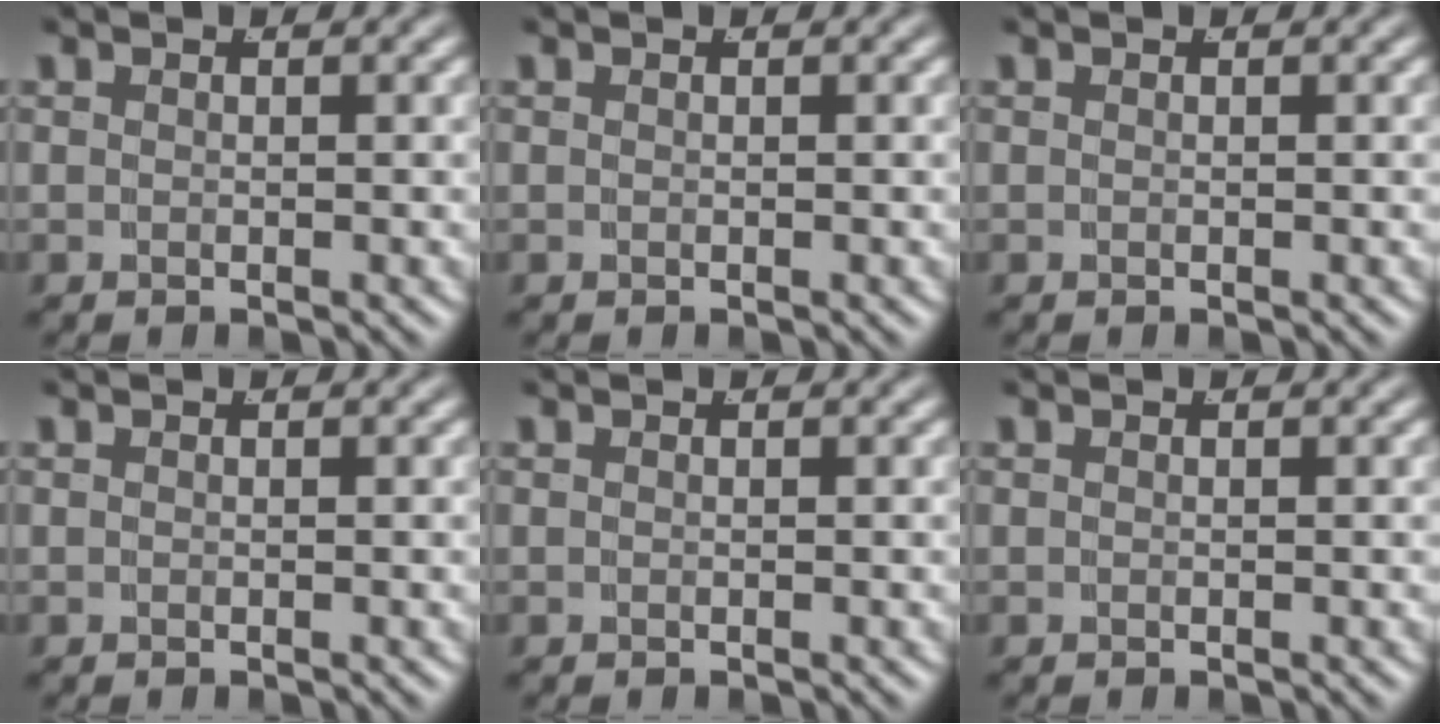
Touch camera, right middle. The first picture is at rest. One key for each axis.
{"total": 0.0}
{"total": 0.0}
{"total": 0.0}
{"total": 0.0}
{"total": 0.0}